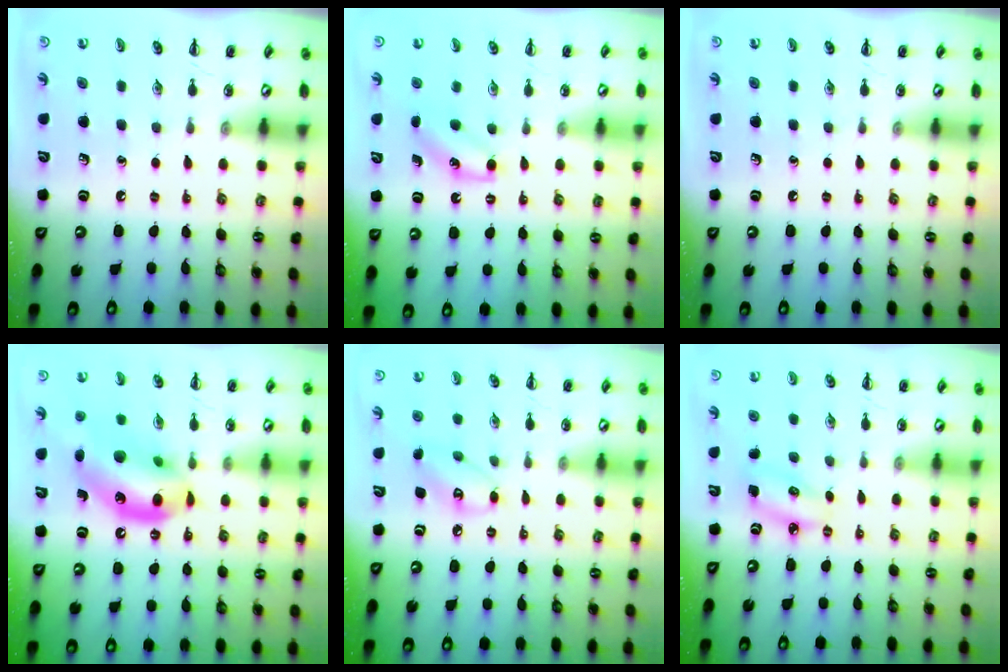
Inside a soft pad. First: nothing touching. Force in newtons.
{"total": 4.8, "press": 4.6, "slide": 1.4}
{"total": 0.0}
{"total": 17.3, "press": 16.7, "slide": 4.4}
{"total": 6.6, "press": 6.6, "slide": 0.6}
{"total": 4.8, "press": 4.7, "slide": 1.1}